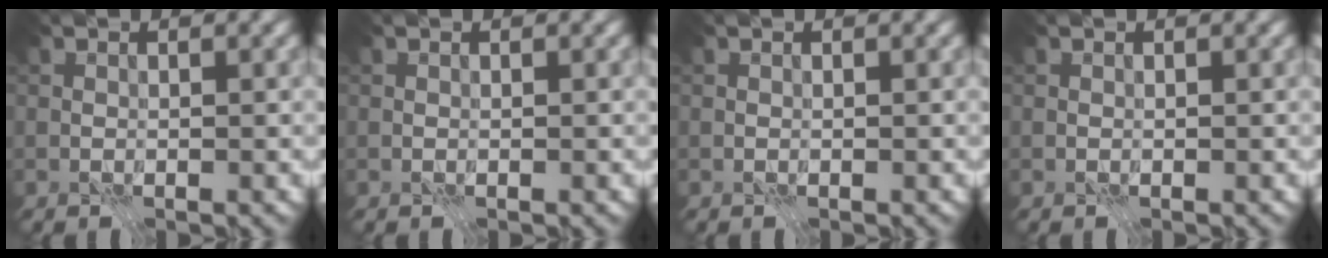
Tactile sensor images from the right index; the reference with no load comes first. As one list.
[{"total": 0.0}, {"total": 0.0}, {"total": 0.0}]